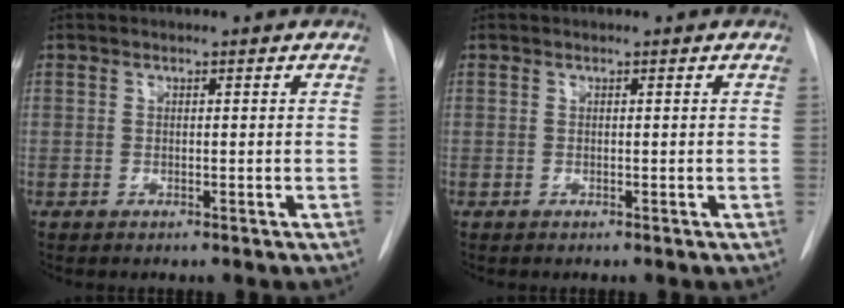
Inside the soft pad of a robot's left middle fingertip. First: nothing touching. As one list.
[{"total": 0.0}]